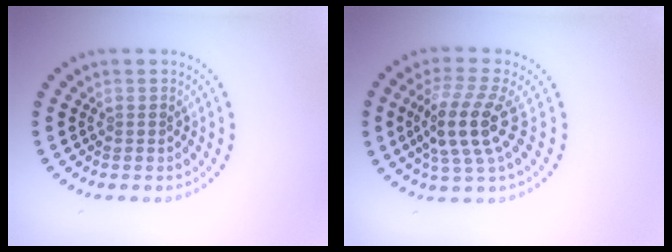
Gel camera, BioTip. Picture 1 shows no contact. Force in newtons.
{"total": 4.4, "press": 3.7, "slide": 2.4}